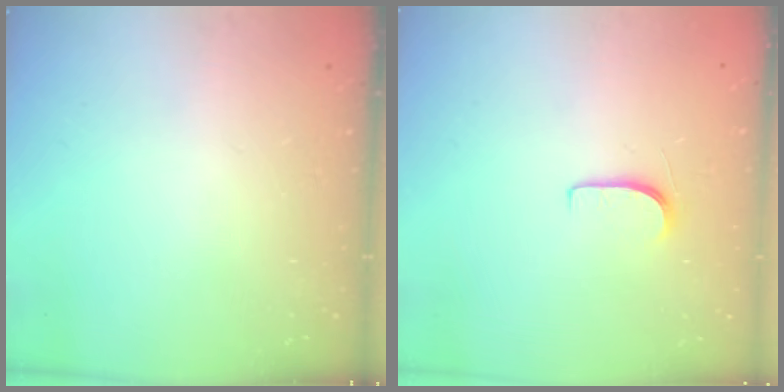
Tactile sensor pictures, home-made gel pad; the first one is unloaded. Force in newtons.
{"total": 5.1, "press": 5.1, "slide": 0.6}